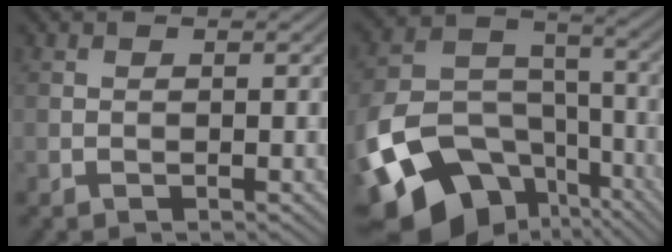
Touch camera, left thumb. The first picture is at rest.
{"total": 18.2, "force": [-9.6, 12.0, 9.8], "torque": [-0.224, -0.038, -0.148]}